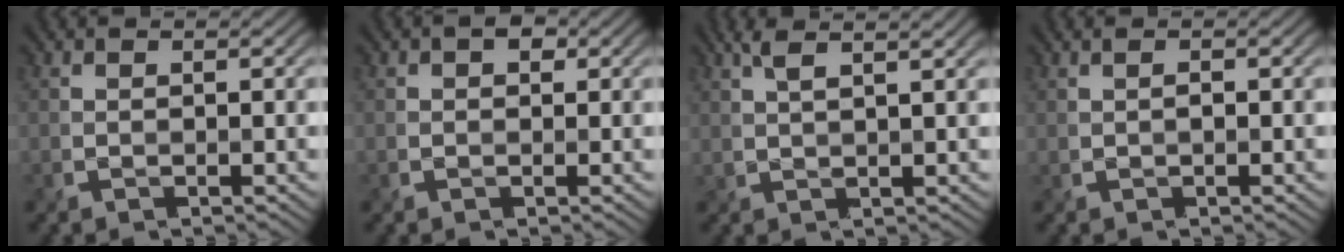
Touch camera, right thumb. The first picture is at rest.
{"total": 2.0, "force": [0.6, 1.5, 1.2], "torque": [-0.018, 0.002, 0.004]}
{"total": 3.4, "force": [2.0, 0.3, 2.7], "torque": [-0.059, 0.014, 0.041]}
{"total": 0.9, "force": [0.0, 0.3, 0.8], "torque": [-0.015, 0.002, -0.001]}